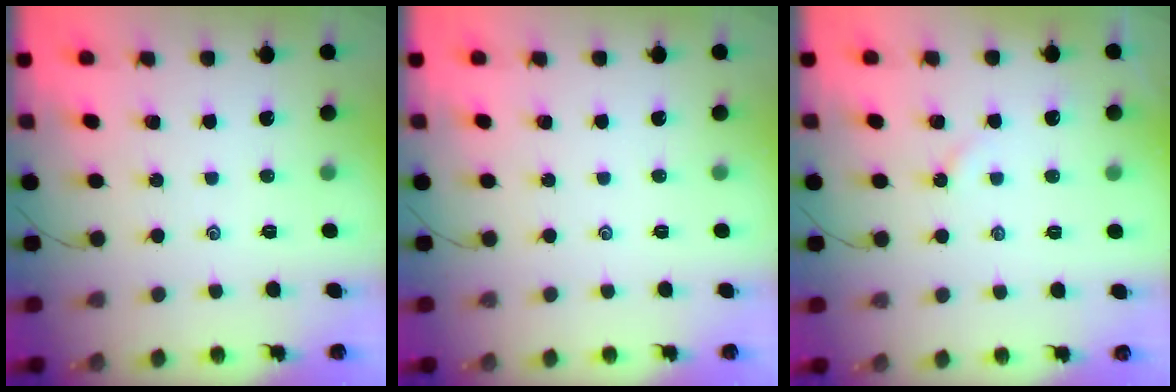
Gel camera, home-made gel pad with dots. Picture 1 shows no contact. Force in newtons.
{"total": 0.0}
{"total": 2.7, "press": 2.7, "slide": 0.5}